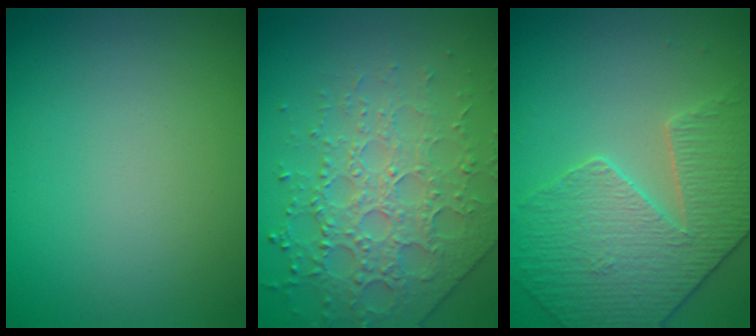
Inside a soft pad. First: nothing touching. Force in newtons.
{"total": 4.8, "press": 4.5, "slide": 1.6}
{"total": 4.2, "press": 4.1, "slide": 0.8}